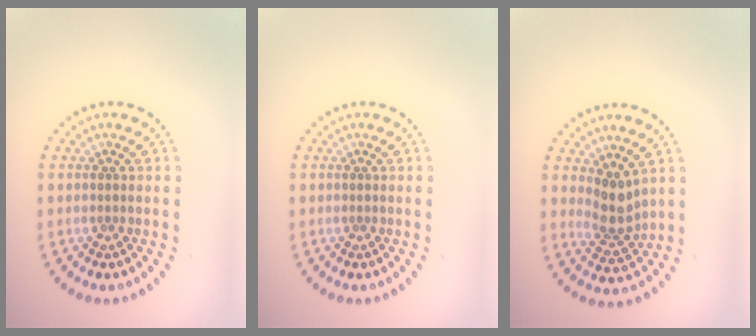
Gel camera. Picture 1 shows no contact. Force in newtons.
{"total": 0.0}
{"total": 2.9, "press": 2.2, "slide": 1.8}